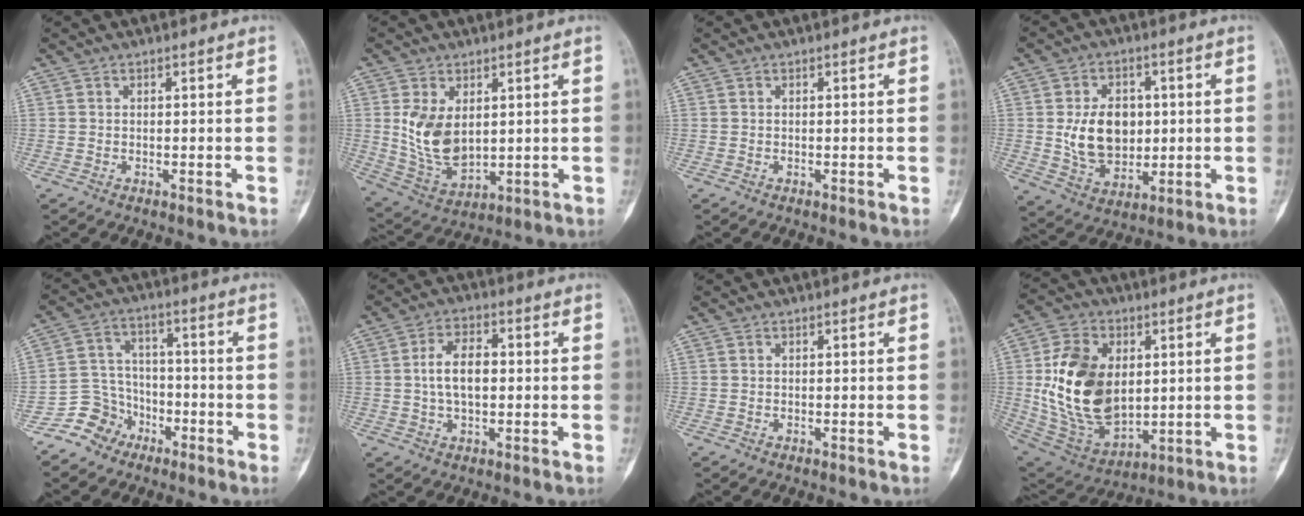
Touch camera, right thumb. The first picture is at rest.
{"total": 10.8, "force": [2.0, 6.7, 8.2], "torque": [-0.141, -0.018, 0.059]}
{"total": 0.0}
{"total": 12.3, "force": [0.8, 9.0, 8.4], "torque": [-0.106, -0.008, 0.026]}
{"total": 7.9, "force": [-5.3, 5.9, 0.5], "torque": [0.026, 0.057, -0.107]}
{"total": 7.4, "force": [0.2, 4.1, 6.2], "torque": [-0.105, 0.015, -0.001]}
{"total": 0.0}
{"total": 20.4, "force": [2.0, 13.4, 15.2], "torque": [-0.259, -0.016, 0.056]}